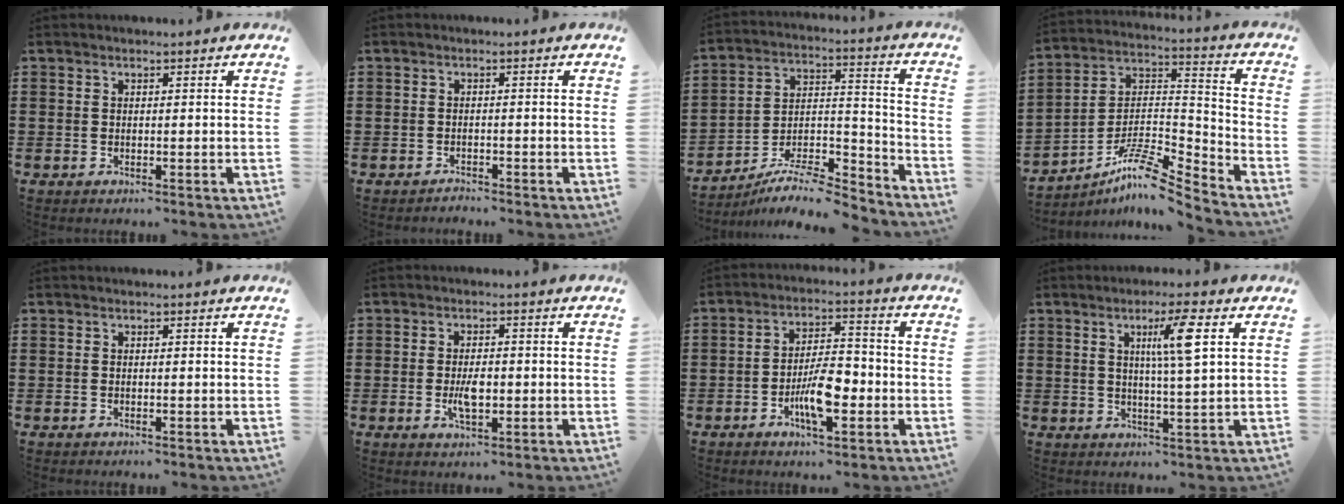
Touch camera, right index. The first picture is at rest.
{"total": 1.3, "force": [-1.2, 0.1, -0.2], "torque": [0.000, 0.005, -0.028]}
{"total": 9.1, "force": [-8.2, 1.8, 3.4], "torque": [-0.043, 0.024, -0.156]}
{"total": 9.6, "force": [-7.8, 1.8, 5.2], "torque": [-0.103, 0.009, -0.157]}
{"total": 0.0}
{"total": 4.2, "force": [-0.7, 1.7, 3.7], "torque": [-0.075, 0.000, -0.014]}
{"total": 8.6, "force": [-3.1, 3.2, 7.3], "torque": [-0.139, 0.001, -0.055]}
{"total": 6.7, "force": [2.3, 0.1, 6.3], "torque": [-0.121, -0.003, 0.029]}